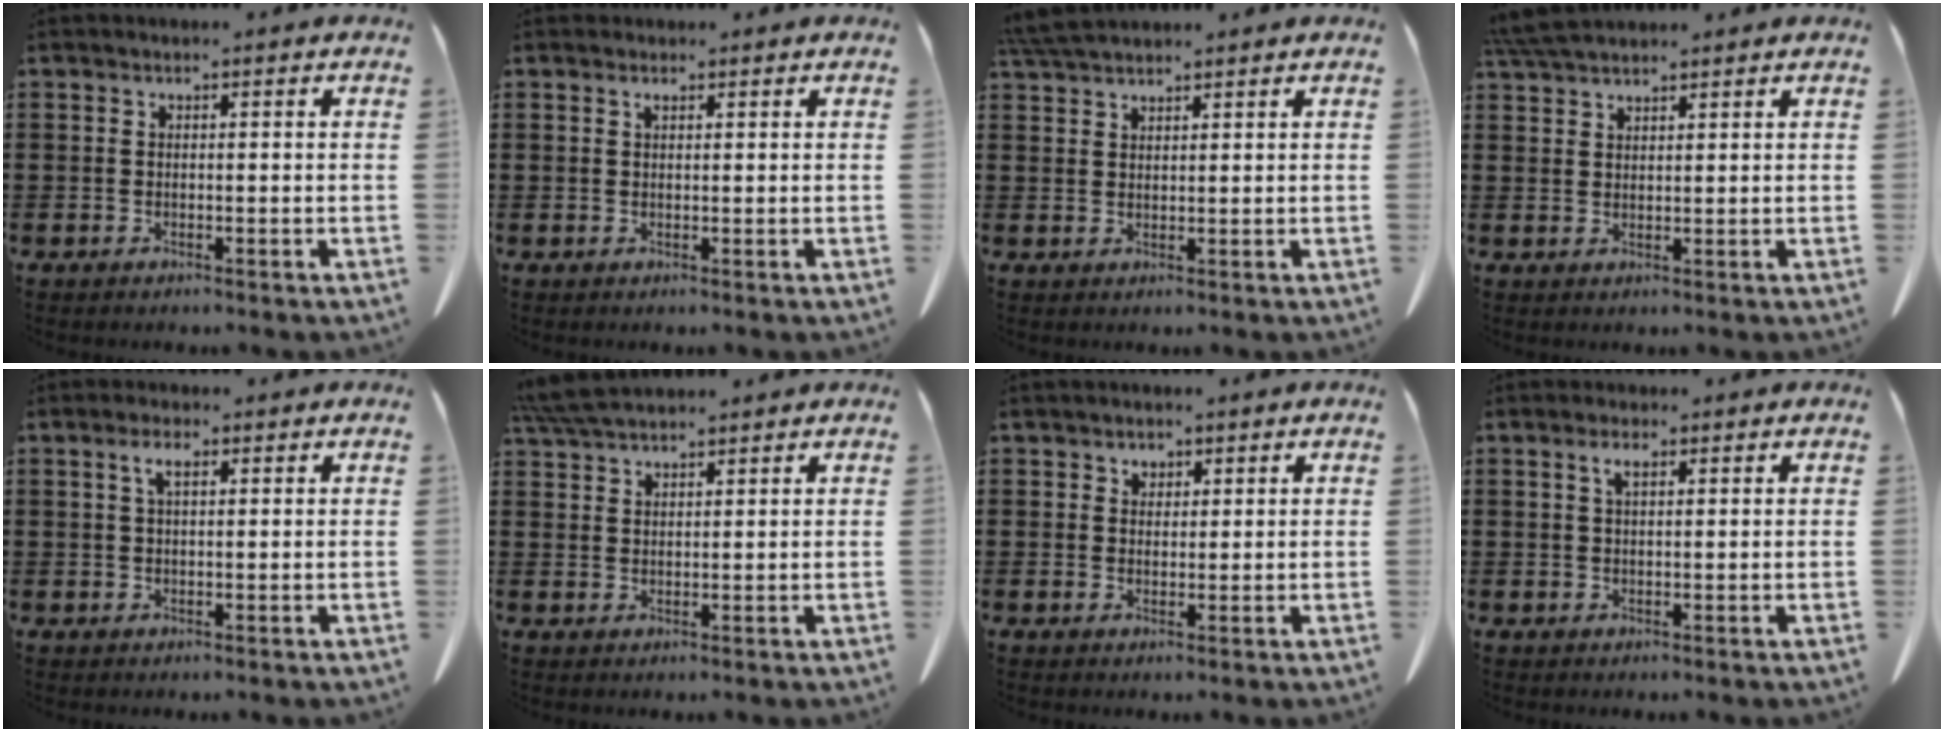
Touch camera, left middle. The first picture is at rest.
{"total": 0.7, "force": [0.5, 0.3, 0.5], "torque": [-0.012, 0.000, 0.011]}
{"total": 4.1, "force": [3.7, 0.6, 1.6], "torque": [-0.043, -0.004, 0.072]}
{"total": 4.5, "force": [4.0, 0.7, 1.9], "torque": [-0.049, -0.004, 0.077]}
{"total": 2.9, "force": [1.3, 0.9, 2.4], "torque": [-0.053, 0.005, 0.023]}
{"total": 5.2, "force": [4.6, 0.9, 2.2], "torque": [-0.056, -0.007, 0.088]}
{"total": 1.6, "force": [1.3, 0.8, 0.2], "torque": [0.001, -0.001, 0.025]}
{"total": 2.3, "force": [1.3, 0.7, 1.8], "torque": [-0.032, -0.001, 0.021]}